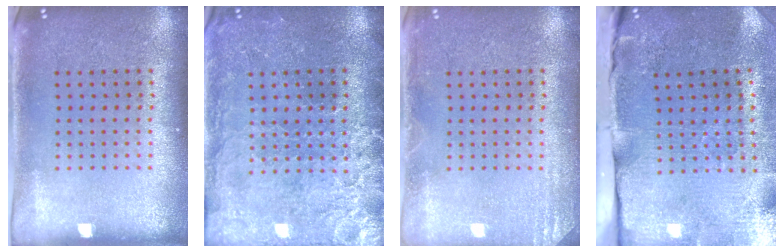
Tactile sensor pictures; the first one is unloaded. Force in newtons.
{"total": 3.2, "press": 3.1, "slide": 0.7}
{"total": 1.8, "press": 1.8, "slide": 0.2}
{"total": 4.8, "press": 3.9, "slide": 2.8}